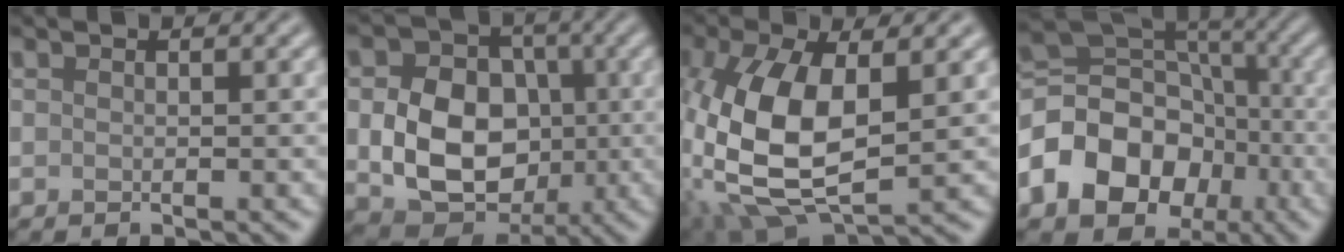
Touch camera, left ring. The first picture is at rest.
{"total": 9.3, "force": [-0.9, 7.2, 5.9], "torque": [-0.106, -0.010, -0.015]}
{"total": 11.6, "force": [-0.1, 5.8, 10.1], "torque": [-0.238, -0.004, -0.002]}
{"total": 10.5, "force": [-3.8, 8.1, 5.5], "torque": [-0.107, 0.005, -0.081]}